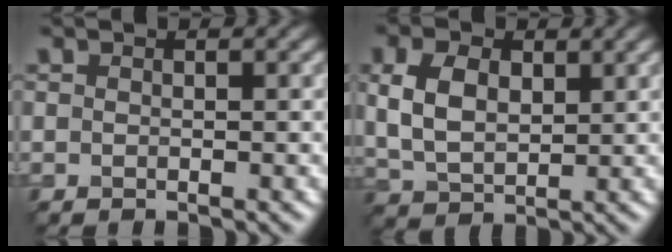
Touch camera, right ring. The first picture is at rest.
{"total": 5.2, "force": [1.4, 3.4, 3.7], "torque": [-0.085, 0.003, 0.026]}